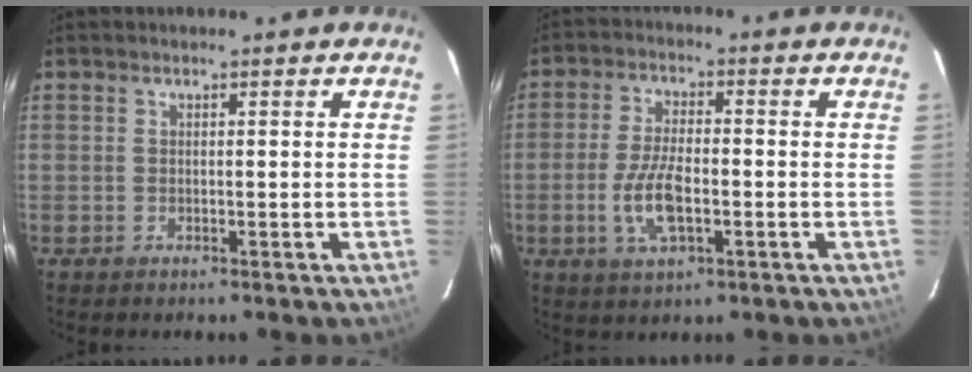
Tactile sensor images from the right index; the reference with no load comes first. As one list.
[{"total": 8.2, "force": [-2.3, 3.4, 7.1], "torque": [-0.150, -0.005, -0.042]}]